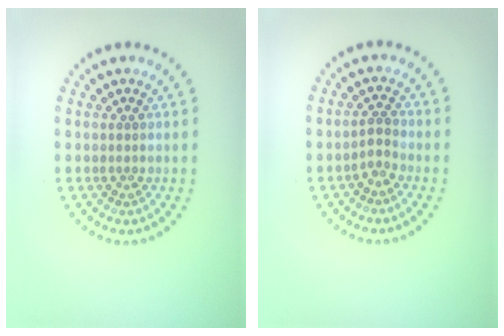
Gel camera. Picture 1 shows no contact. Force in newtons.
{"total": 1.4, "press": 0.9, "slide": 1.0}